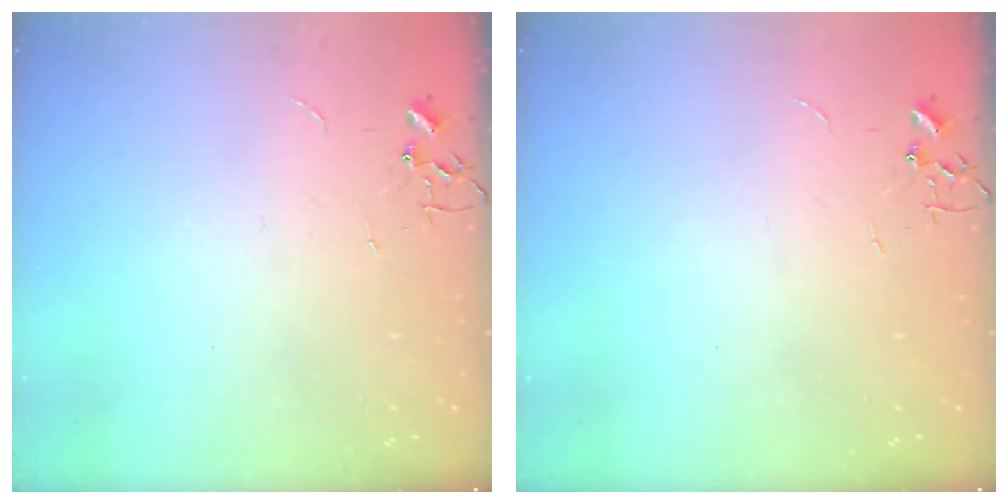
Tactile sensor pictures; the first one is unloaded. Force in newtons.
{"total": 0.0}